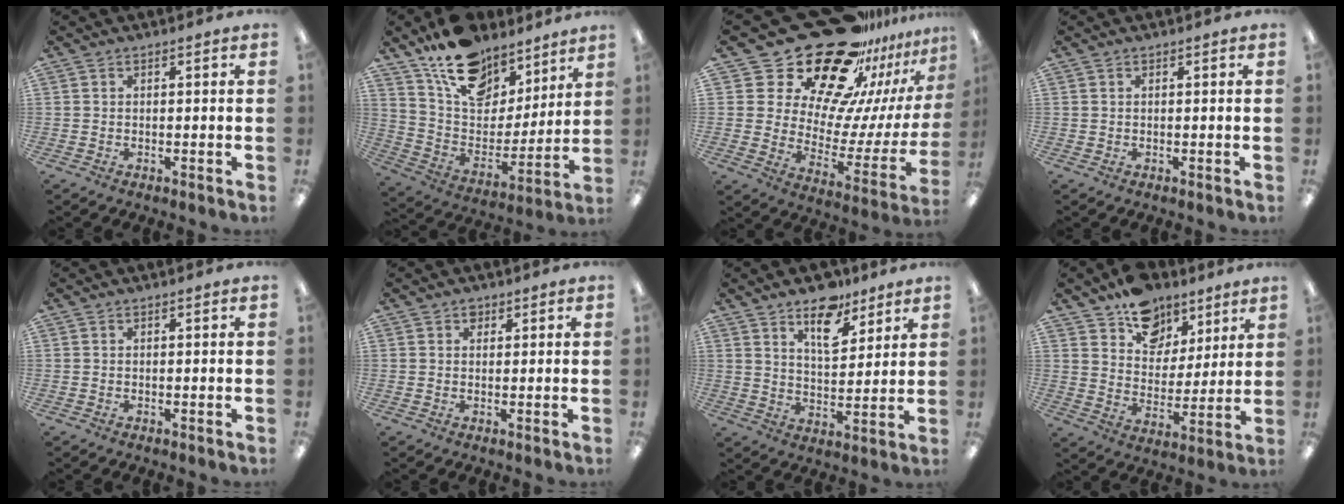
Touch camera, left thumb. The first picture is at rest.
{"total": 17.6, "force": [13.1, 9.6, 6.7], "torque": [-0.130, -0.090, 0.240]}
{"total": 28.6, "force": [20.9, 14.2, 13.4], "torque": [-0.207, -0.158, 0.387]}
{"total": 0.0}
{"total": 0.0}
{"total": 1.4, "force": [1.0, 0.9, 0.4], "torque": [0.000, -0.002, 0.016]}
{"total": 11.9, "force": [8.0, 5.7, 6.6], "torque": [-0.085, -0.043, 0.138]}
{"total": 11.8, "force": [8.7, 7.4, 2.6], "torque": [-0.043, -0.063, 0.165]}